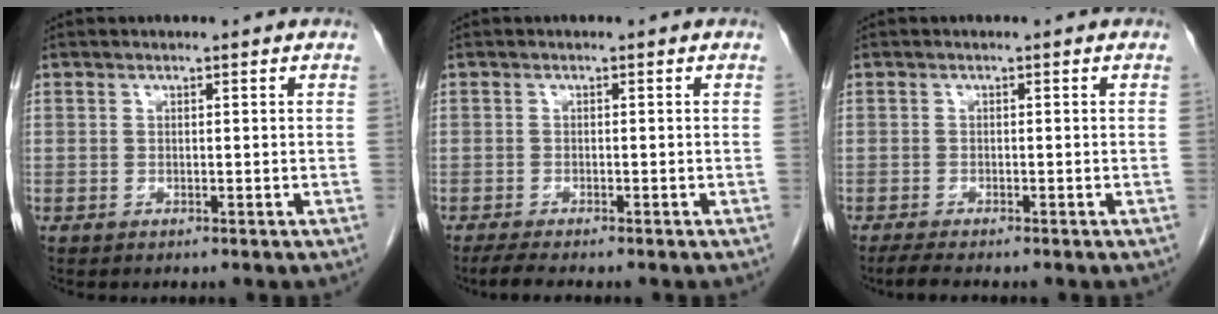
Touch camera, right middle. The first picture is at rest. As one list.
[{"total": 3.1, "force": [-2.5, 0.2, 1.8], "torque": [-0.038, -0.011, -0.040]}, {"total": 2.5, "force": [-2.1, 0.0, 1.4], "torque": [-0.035, -0.010, -0.035]}]